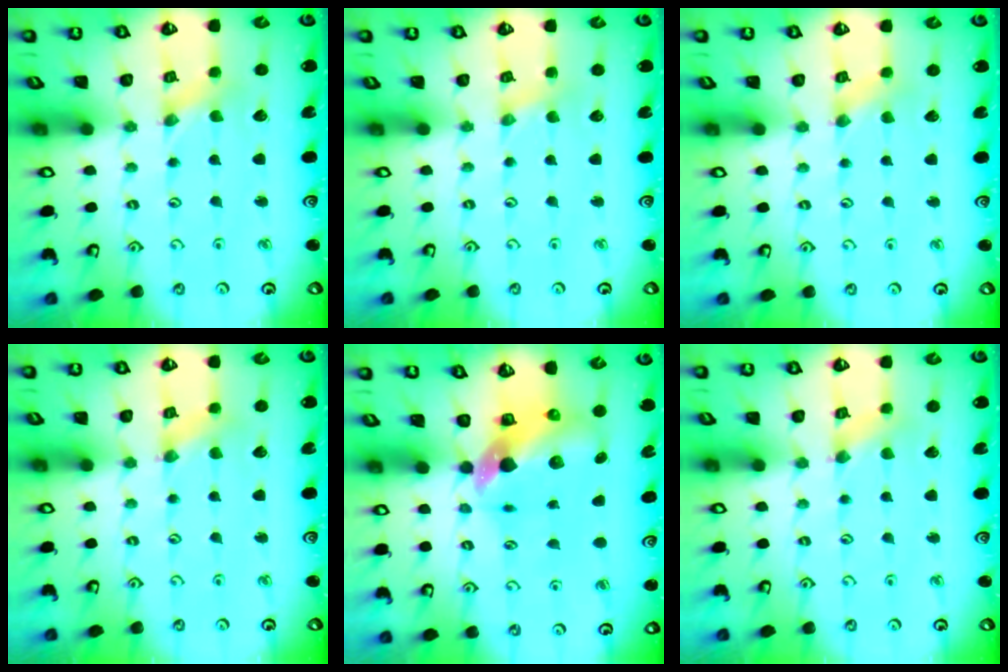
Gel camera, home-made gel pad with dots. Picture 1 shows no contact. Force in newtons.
{"total": 0.8, "press": 0.8, "slide": 0.2}
{"total": 0.6, "press": 0.6, "slide": 0.2}
{"total": 1.2, "press": 1.1, "slide": 0.3}
{"total": 9.1, "press": 9.0, "slide": 1.3}
{"total": 1.2, "press": 1.1, "slide": 0.3}